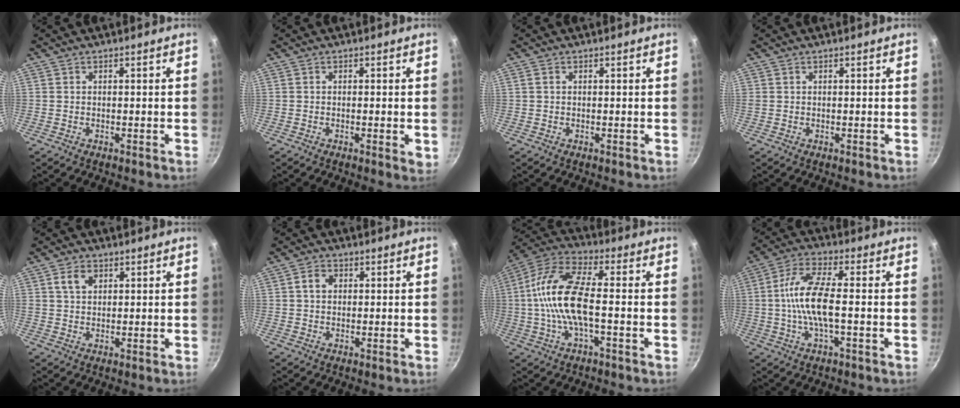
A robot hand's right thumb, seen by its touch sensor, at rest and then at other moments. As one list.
[{"total": 2.2, "force": [-0.3, 0.5, 2.1], "torque": [-0.030, -0.006, -0.007]}, {"total": 0.8, "force": [0.2, 0.6, 0.5], "torque": [-0.007, 0.003, 0.002]}, {"total": 0.0}, {"total": 4.0, "force": [1.5, 2.8, 2.5], "torque": [-0.035, 0.001, 0.025]}, {"total": 3.2, "force": [0.6, 2.5, 1.9], "torque": [-0.022, 0.006, 0.006]}, {"total": 13.8, "force": [-1.2, 5.2, 12.7], "torque": [-0.255, 0.033, -0.038]}, {"total": 10.5, "force": [-0.9, 3.2, 10.0], "torque": [-0.207, 0.020, -0.027]}]